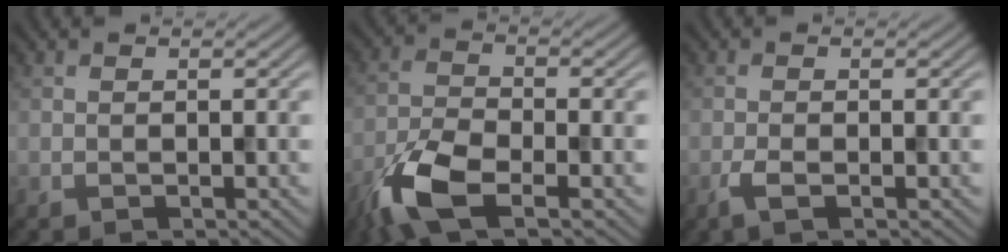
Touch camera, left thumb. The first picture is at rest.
{"total": 8.0, "force": [-4.6, 3.0, 5.9], "torque": [-0.132, -0.008, -0.105]}
{"total": 1.9, "force": [-1.0, 0.5, 1.5], "torque": [-0.035, -0.001, -0.022]}